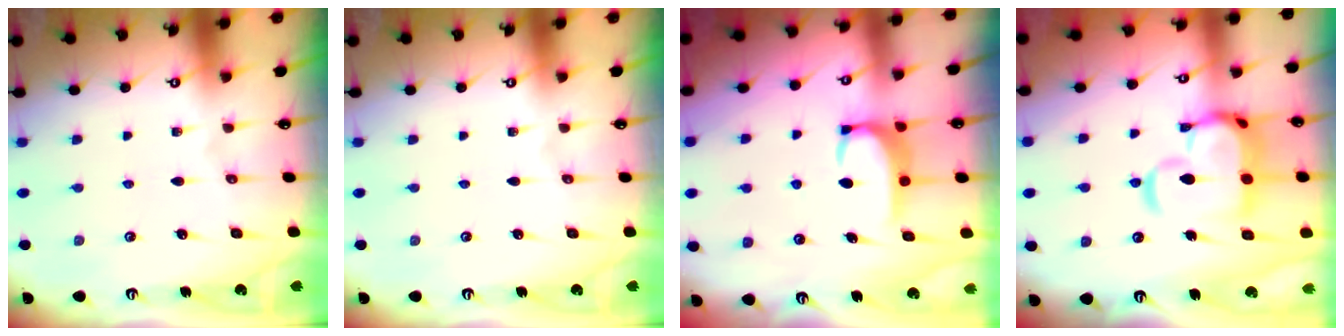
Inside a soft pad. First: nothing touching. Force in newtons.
{"total": 0.0}
{"total": 2.7, "press": 2.7, "slide": 0.5}
{"total": 11.3, "press": 11.2, "slide": 1.3}